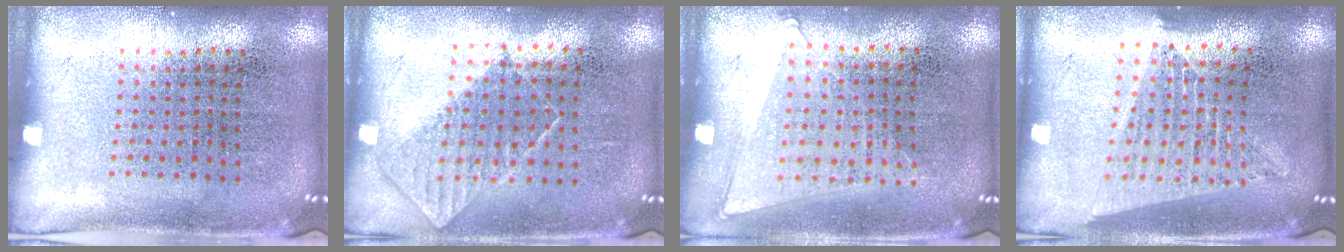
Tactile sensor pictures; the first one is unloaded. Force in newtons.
{"total": 0.7, "press": 0.7, "slide": 0.2}
{"total": 1.1, "press": 1.0, "slide": 0.5}
{"total": 1.7, "press": 1.5, "slide": 0.8}